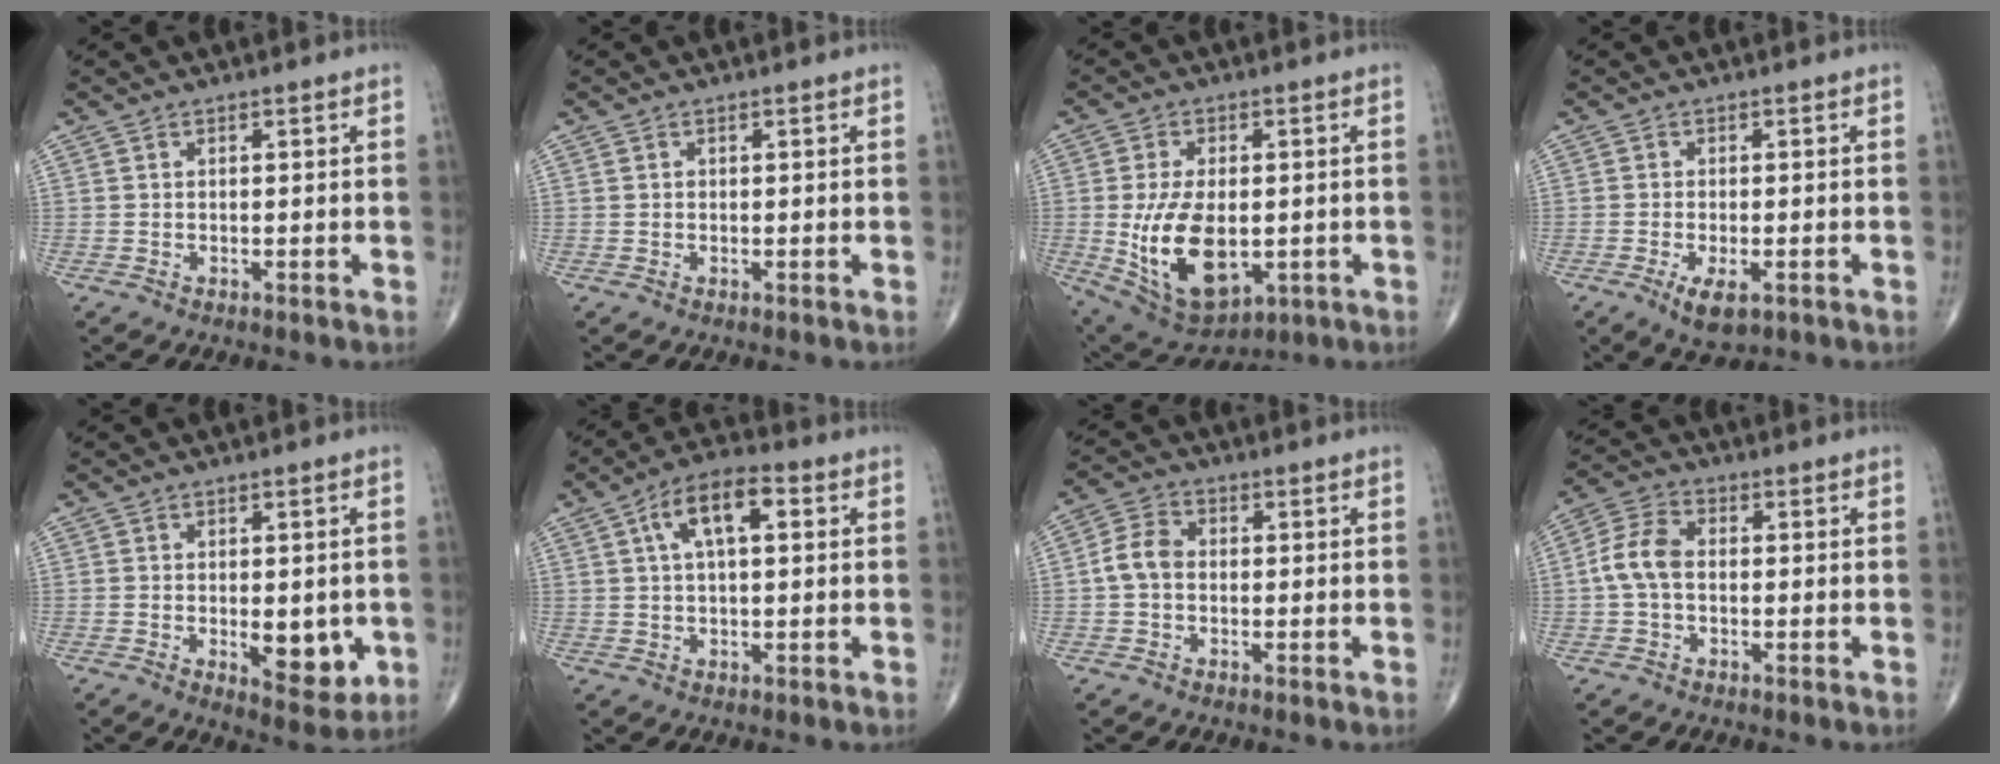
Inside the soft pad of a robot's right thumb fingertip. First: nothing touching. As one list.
[{"total": 0.0}, {"total": 16.1, "force": [-2.2, 9.0, 13.1], "torque": [-0.228, -0.008, -0.012]}, {"total": 4.9, "force": [-2.1, 2.0, 3.9], "torque": [-0.068, -0.007, -0.031]}, {"total": 7.9, "force": [-1.4, 3.9, 6.7], "torque": [-0.063, -0.012, -0.010]}, {"total": 9.4, "force": [2.7, 4.2, 8.0], "torque": [-0.136, 0.021, 0.039]}, {"total": 5.3, "force": [-0.4, 4.0, 3.4], "torque": [-0.061, 0.018, -0.016]}, {"total": 6.8, "force": [-0.3, 4.4, 5.1], "torque": [-0.106, 0.020, -0.015]}]